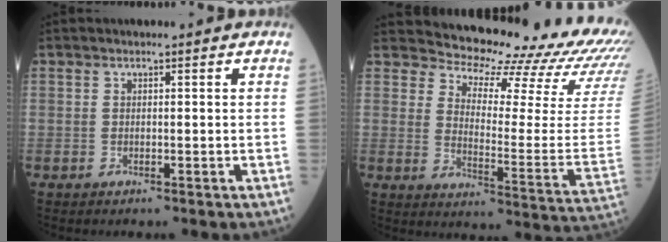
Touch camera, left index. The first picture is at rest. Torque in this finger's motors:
{"motor_torque": [0.56, -1.58, 0.02, -0.06]}